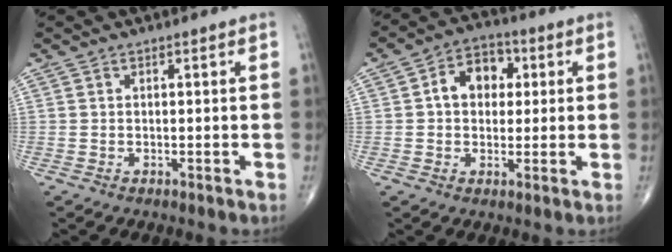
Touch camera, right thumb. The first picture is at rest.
{"total": 8.4, "force": [1.5, 6.2, 5.4], "torque": [-0.055, 0.017, 0.017]}